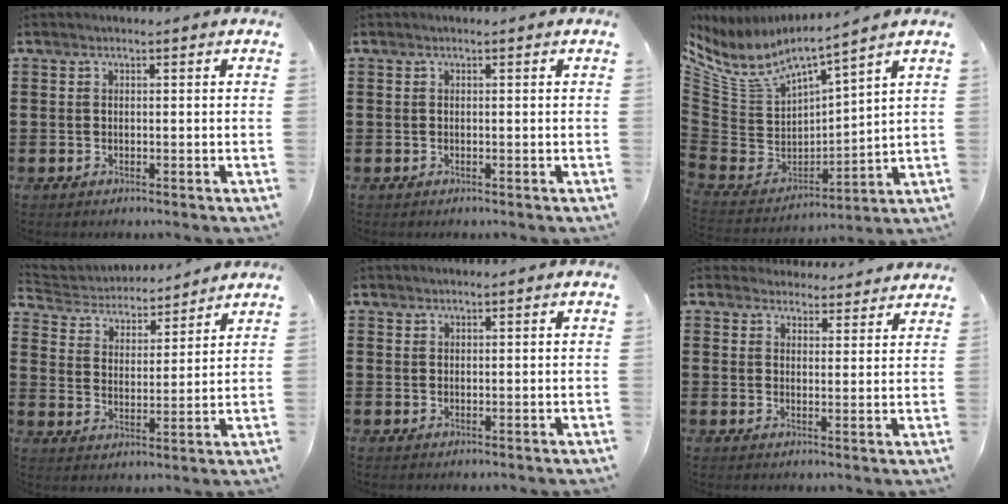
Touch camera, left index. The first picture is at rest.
{"total": 0.0}
{"total": 5.0, "force": [4.2, 1.5, 2.4], "torque": [-0.070, -0.041, 0.069]}
{"total": 3.8, "force": [3.7, 0.7, -0.1], "torque": [-0.024, -0.028, 0.059]}
{"total": 0.9, "force": [0.9, 0.1, 0.0], "torque": [-0.003, 0.000, 0.018]}
{"total": 3.8, "force": [3.7, 0.7, 0.1], "torque": [-0.015, -0.012, 0.070]}